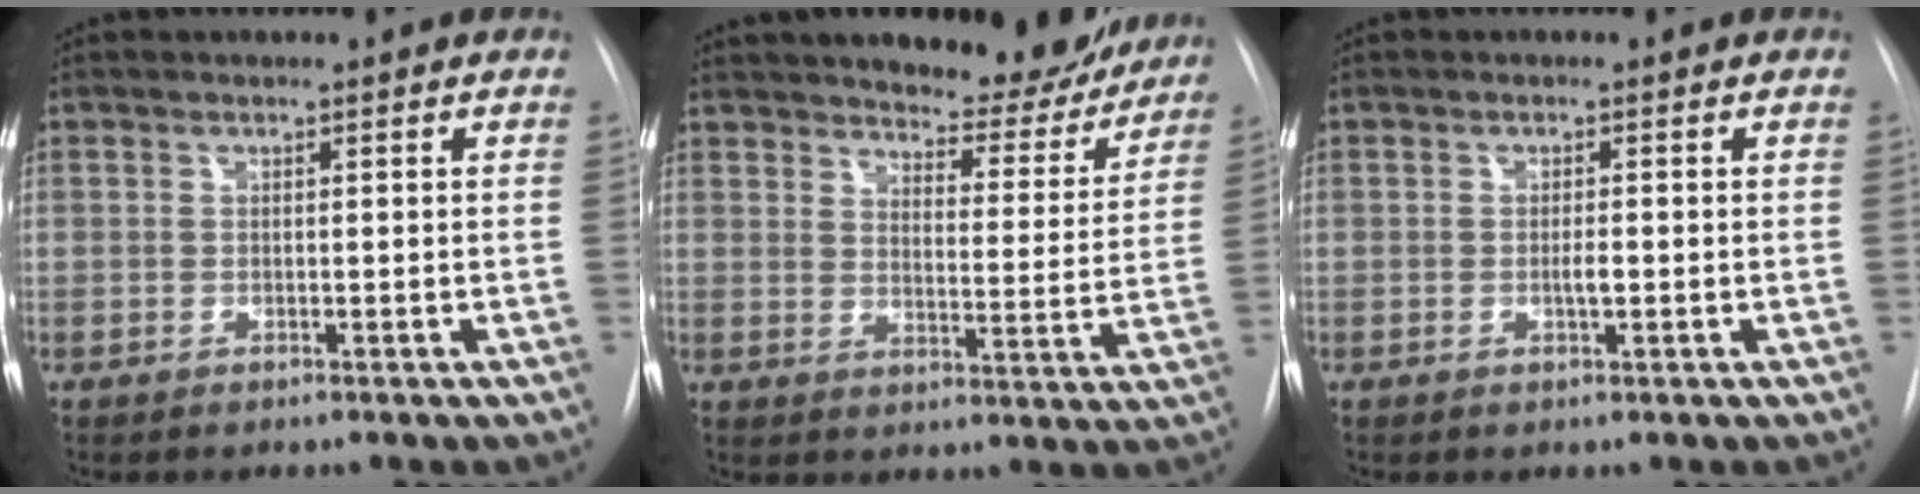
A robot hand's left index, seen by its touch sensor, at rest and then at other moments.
{"total": 12.5, "force": [11.5, 3.2, 3.6], "torque": [-0.032, -0.025, 0.151]}
{"total": 1.4, "force": [-0.3, 0.3, 1.4], "torque": [-0.026, 0.000, -0.004]}